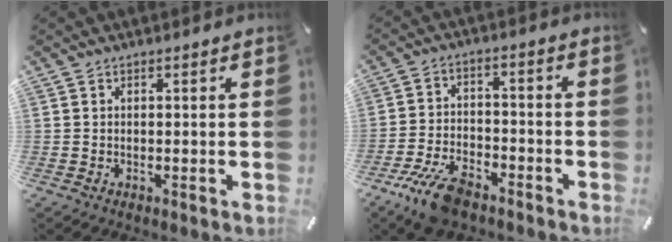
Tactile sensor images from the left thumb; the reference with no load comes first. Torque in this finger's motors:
{"motor_torque": [-0.16, 0.40, 0.28, 0.25, 0.10]}